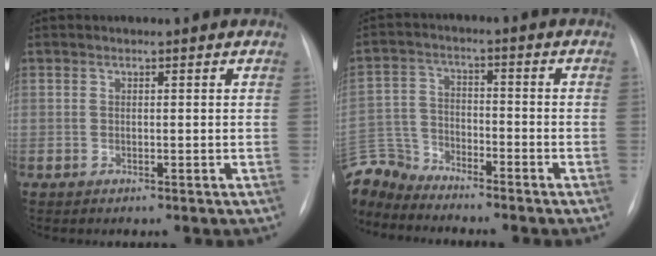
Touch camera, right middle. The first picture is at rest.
{"total": 9.5, "force": [-9.2, 2.3, 0.4], "torque": [-0.021, 0.012, -0.184]}